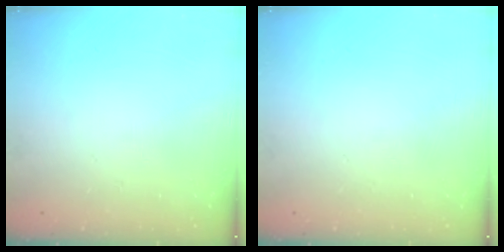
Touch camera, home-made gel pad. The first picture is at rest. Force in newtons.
{"total": 0.0}